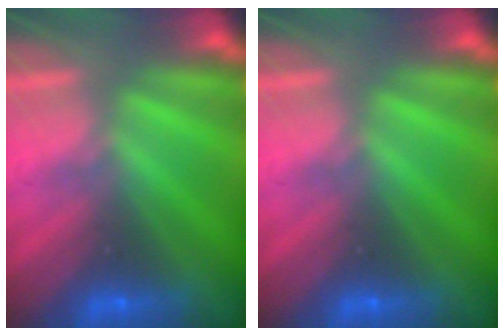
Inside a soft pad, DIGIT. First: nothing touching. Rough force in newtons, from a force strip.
{"total": 0.0}